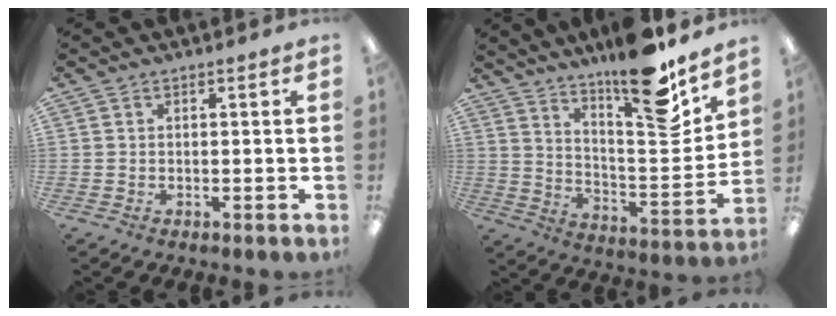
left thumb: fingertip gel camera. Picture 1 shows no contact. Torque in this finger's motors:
{"motor_torque": [2.18, 0.88, 1.44, -1.33, 0.11]}